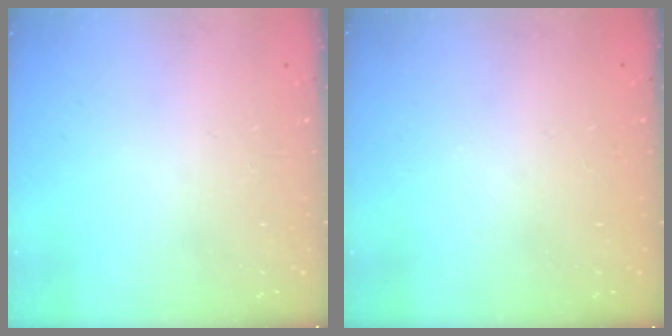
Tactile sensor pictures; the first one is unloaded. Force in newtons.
{"total": 0.0}